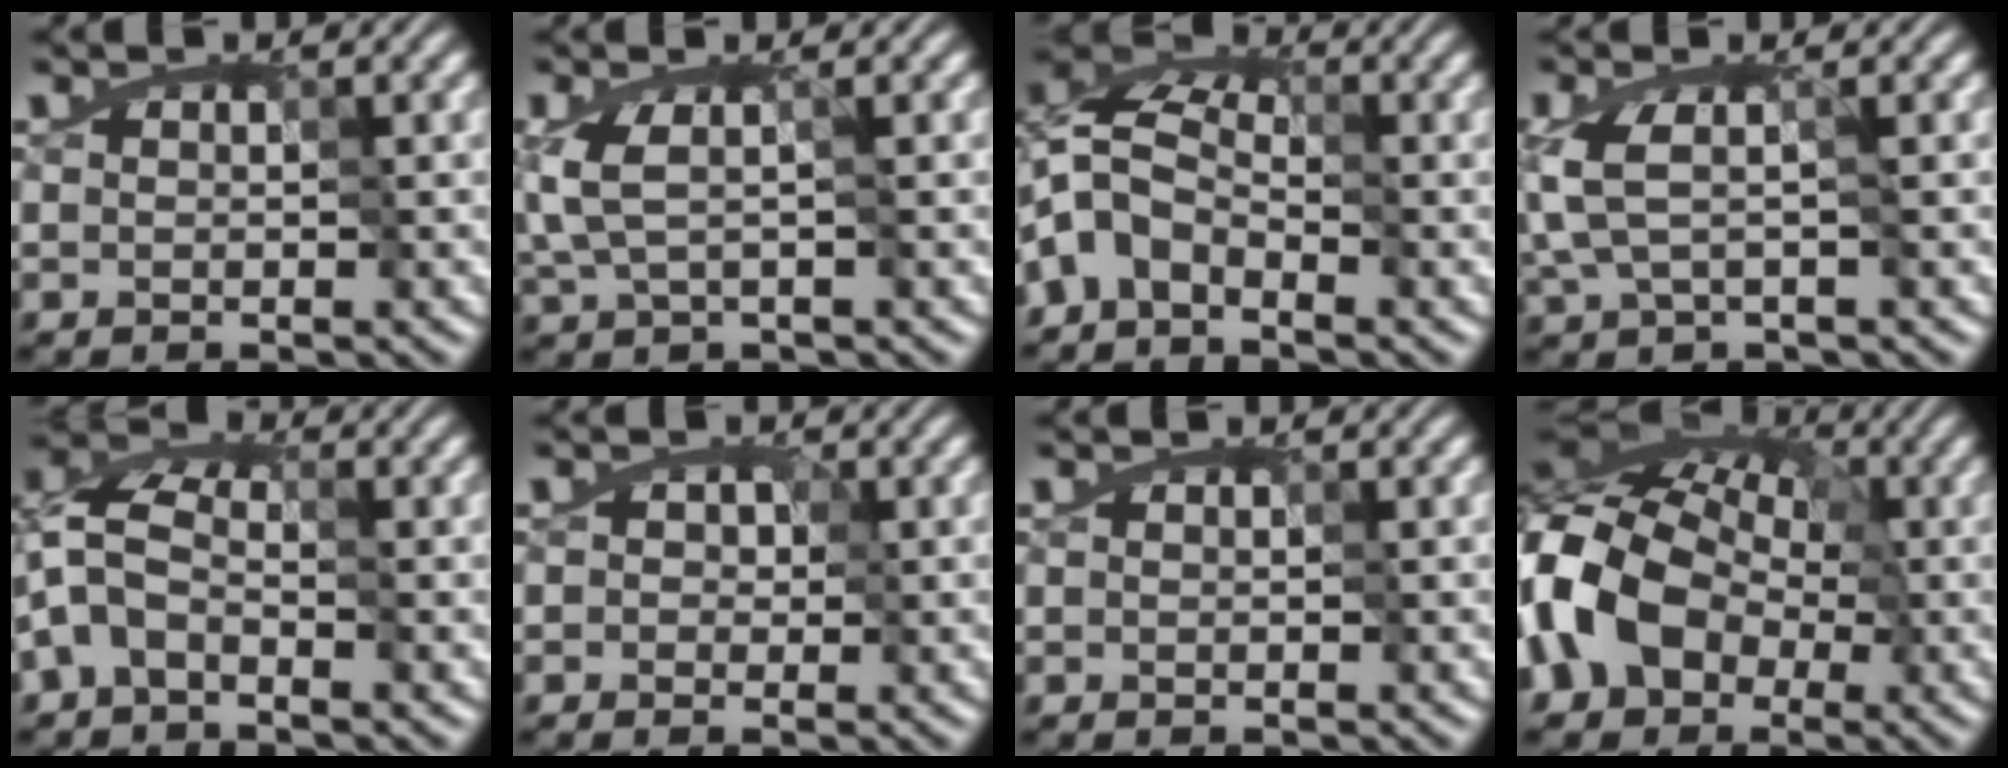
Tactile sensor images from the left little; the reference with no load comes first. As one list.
[{"total": 2.2, "force": [-0.9, 0.8, 1.9], "torque": [-0.050, -0.009, -0.005]}, {"total": 5.5, "force": [-4.3, 2.5, 2.4], "torque": [-0.049, 0.005, -0.097]}, {"total": 2.5, "force": [-1.2, 0.9, 2.0], "torque": [-0.056, -0.008, -0.014]}, {"total": 4.6, "force": [-2.7, 2.4, 2.7], "torque": [-0.065, 0.010, -0.062]}, {"total": 1.6, "force": [-0.2, 1.5, 0.5], "torque": [-0.013, 0.006, -0.002]}, {"total": 0.0}, {"total": 12.8, "force": [-3.7, 9.4, 7.9], "torque": [-0.156, 0.000, -0.087]}]